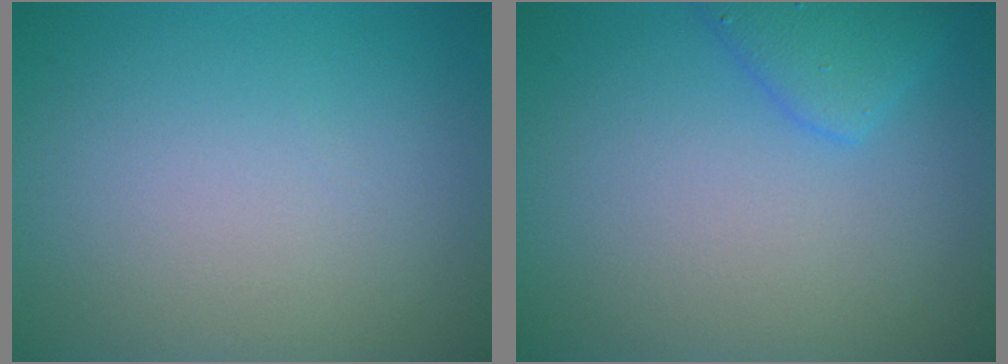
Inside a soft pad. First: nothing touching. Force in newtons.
{"total": 2.6, "press": 2.6, "slide": 0.2}